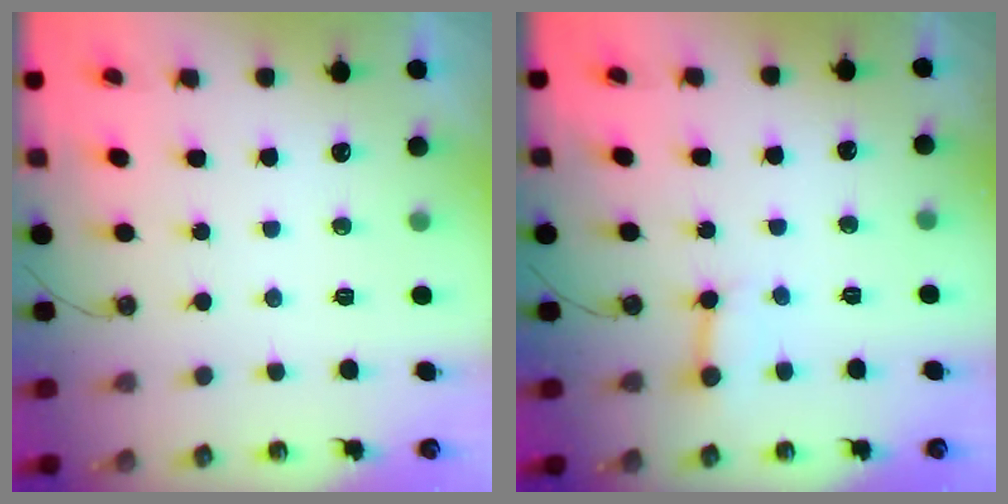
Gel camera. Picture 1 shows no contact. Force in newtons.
{"total": 3.3, "press": 3.3, "slide": 0.3}